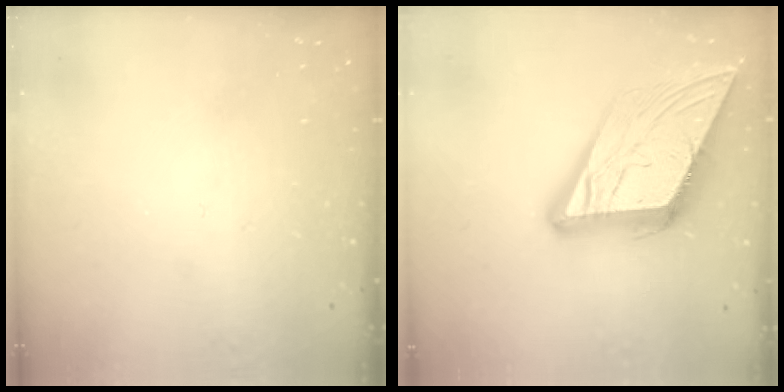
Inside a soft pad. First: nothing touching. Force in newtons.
{"total": 18.7, "press": 18.6, "slide": 2.1}